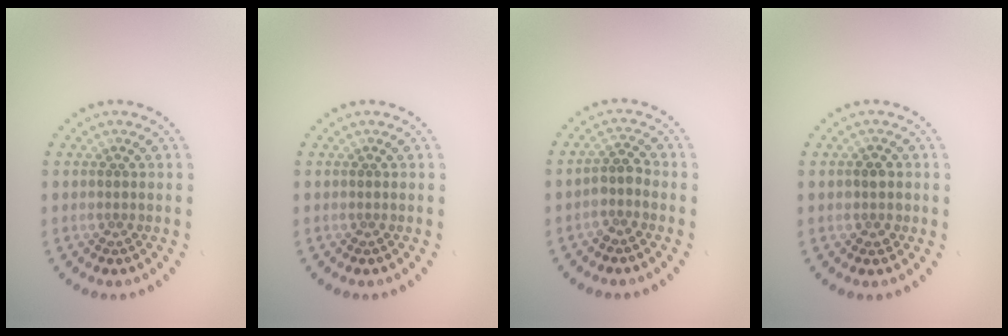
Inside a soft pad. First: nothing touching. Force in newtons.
{"total": 0.0}
{"total": 1.8, "press": 1.5, "slide": 0.9}
{"total": 1.4, "press": 1.4, "slide": 0.4}